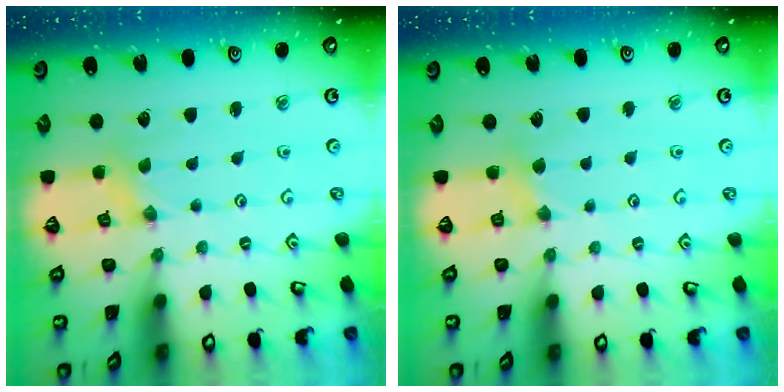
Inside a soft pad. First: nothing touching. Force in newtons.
{"total": 2.5, "press": 2.5, "slide": 0.3}